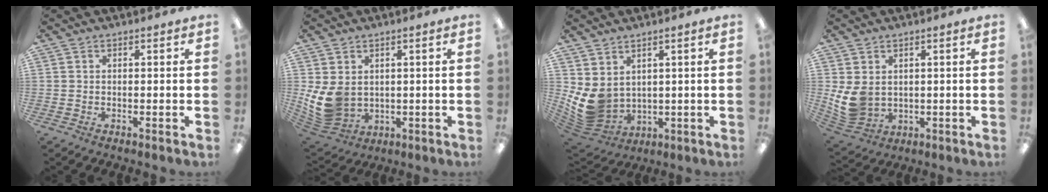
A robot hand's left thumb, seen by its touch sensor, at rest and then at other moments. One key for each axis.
{"total": 9.4, "fx": 1.4, "fy": 7.3, "fz": 5.8, "tx": -0.145, "ty": -0.014, "tz": 0.030}
{"total": 8.5, "fx": 2.2, "fy": 6.5, "fz": 5.1, "tx": -0.139, "ty": -0.026, "tz": 0.051}
{"total": 7.9, "fx": 1.6, "fy": 6.0, "fz": 4.8, "tx": -0.114, "ty": -0.008, "tz": 0.034}